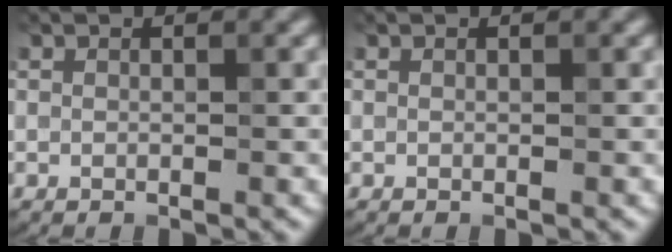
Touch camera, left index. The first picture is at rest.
{"total": 0.0}